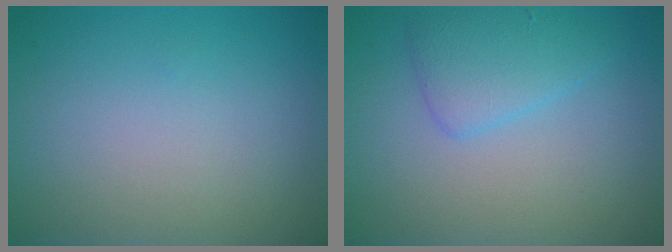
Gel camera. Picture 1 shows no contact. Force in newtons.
{"total": 2.8, "press": 2.8, "slide": 0.3}